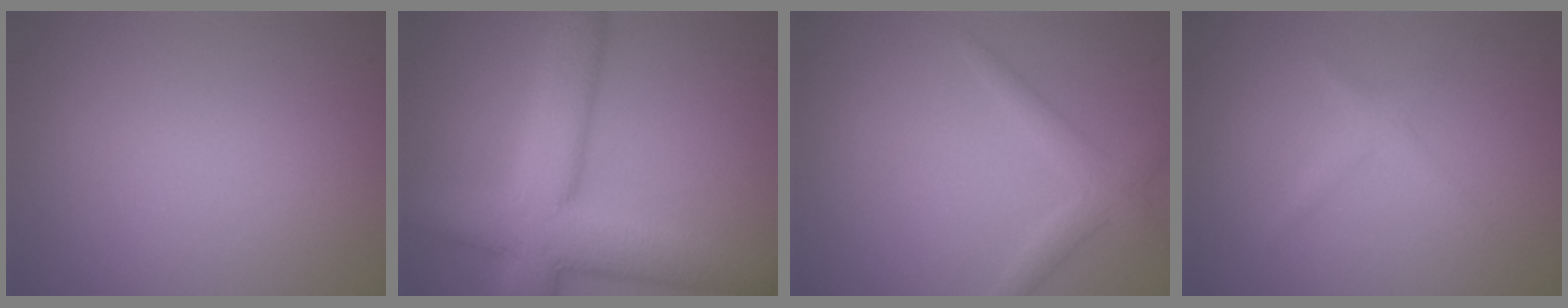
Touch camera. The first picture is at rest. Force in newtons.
{"total": 9.5, "press": 9.5, "slide": 0.8}
{"total": 2.2, "press": 2.1, "slide": 0.1}
{"total": 1.3, "press": 1.3, "slide": 0.0}